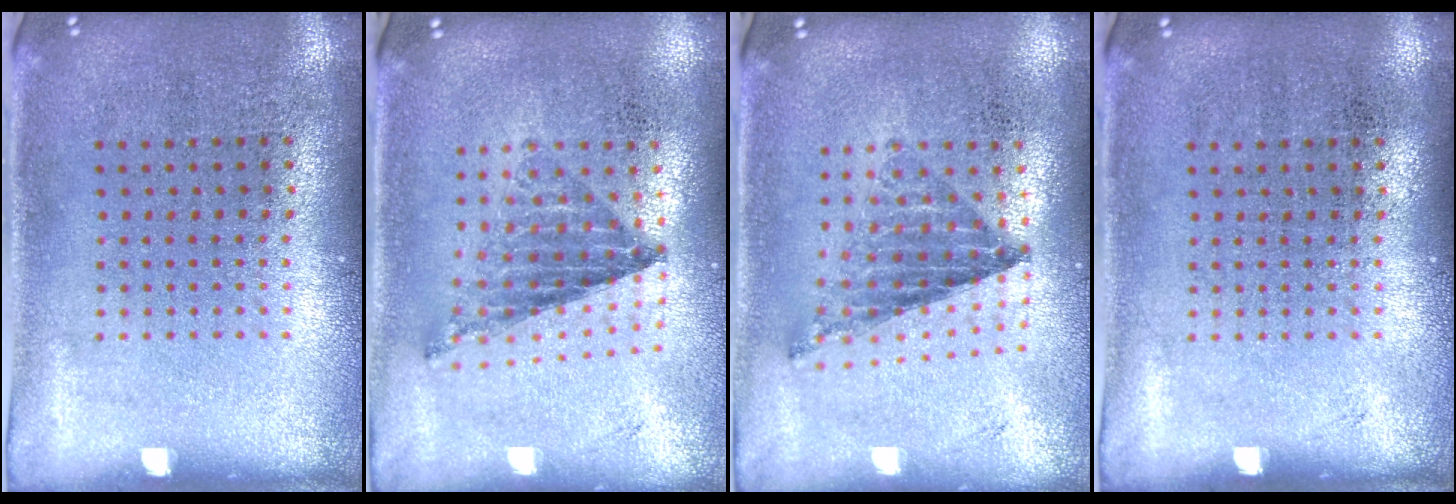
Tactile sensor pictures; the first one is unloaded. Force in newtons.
{"total": 0.8, "press": 0.8, "slide": 0.2}
{"total": 0.8, "press": 0.8, "slide": 0.2}
{"total": 0.0}